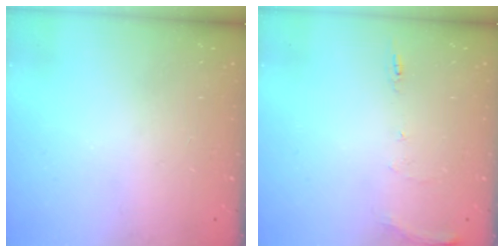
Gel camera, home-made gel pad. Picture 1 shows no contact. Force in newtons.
{"total": 7.4, "press": 7.4, "slide": 0.8}